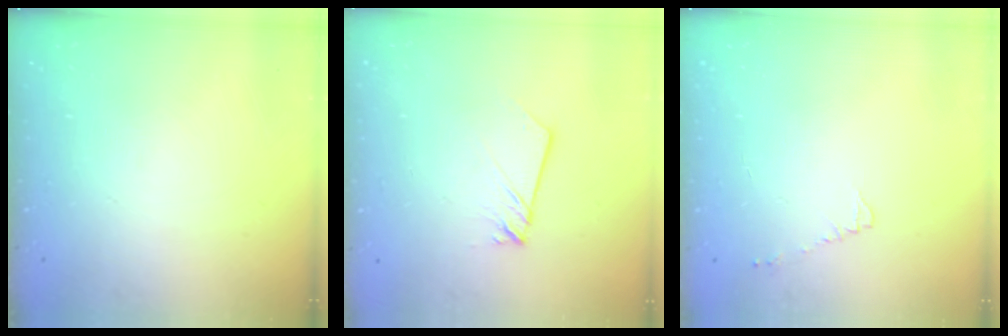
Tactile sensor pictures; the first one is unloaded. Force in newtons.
{"total": 2.0, "press": 2.0, "slide": 0.2}
{"total": 4.3, "press": 4.3, "slide": 0.6}